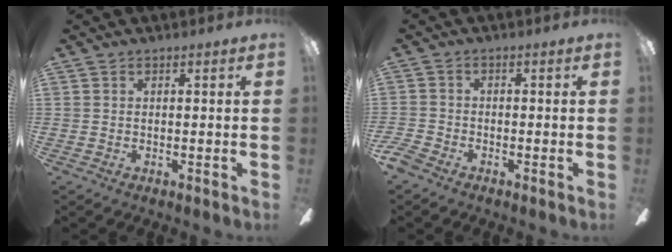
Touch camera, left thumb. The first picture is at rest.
{"total": 3.4, "force": [-2.4, 1.7, 1.6], "torque": [-0.042, 0.008, -0.050]}